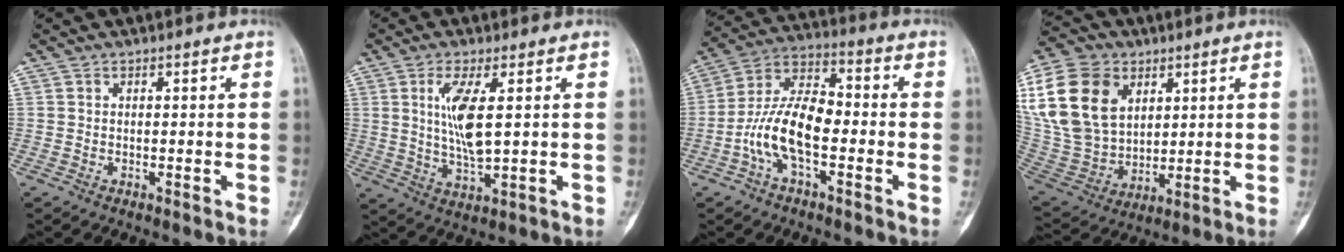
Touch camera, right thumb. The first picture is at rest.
{"total": 8.2, "force": [1.8, 1.9, 7.8], "torque": [-0.168, -0.021, 0.042]}
{"total": 12.5, "force": [-3.1, 5.6, 10.7], "torque": [-0.204, 0.043, -0.064]}
{"total": 22.4, "force": [7.4, 16.2, 13.7], "torque": [-0.284, 0.000, 0.153]}